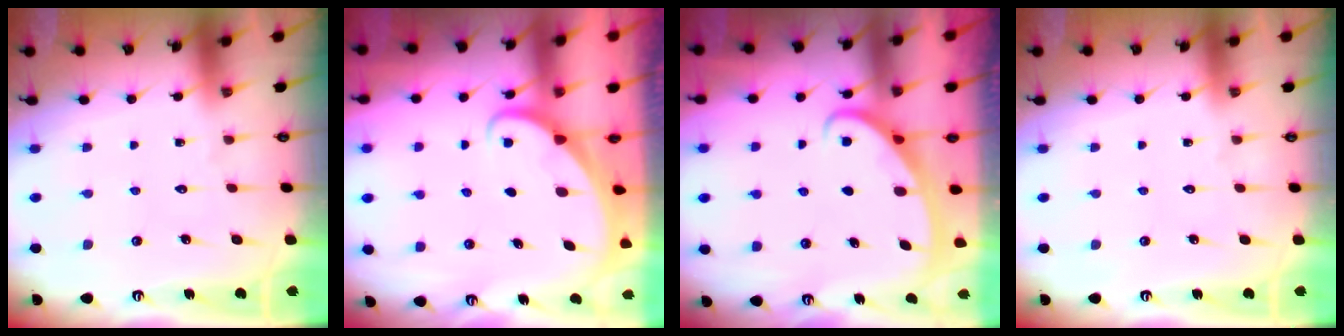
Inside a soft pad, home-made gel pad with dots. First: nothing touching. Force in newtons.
{"total": 1.6, "press": 1.6, "slide": 0.1}
{"total": 2.7, "press": 2.7, "slide": 0.4}
{"total": 0.0}